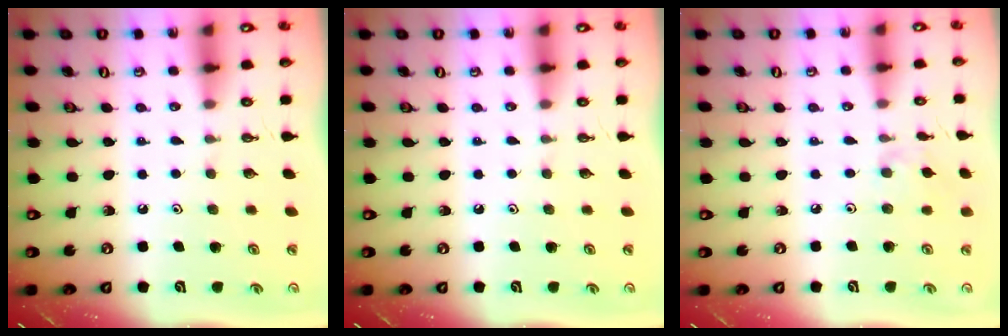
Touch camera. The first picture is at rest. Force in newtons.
{"total": 0.0}
{"total": 3.4, "press": 3.3, "slide": 0.5}